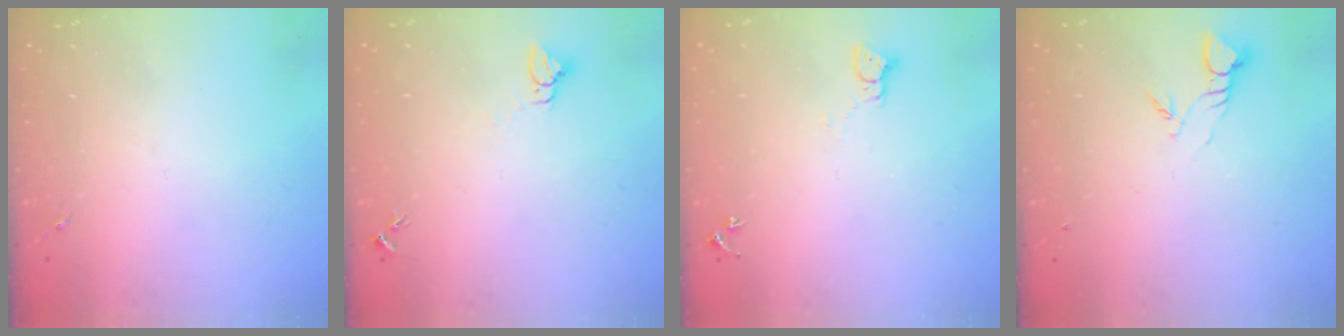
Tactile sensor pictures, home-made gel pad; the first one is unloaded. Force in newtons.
{"total": 3.0, "press": 3.0, "slide": 0.1}
{"total": 3.1, "press": 3.1, "slide": 0.1}
{"total": 3.7, "press": 3.7, "slide": 0.3}